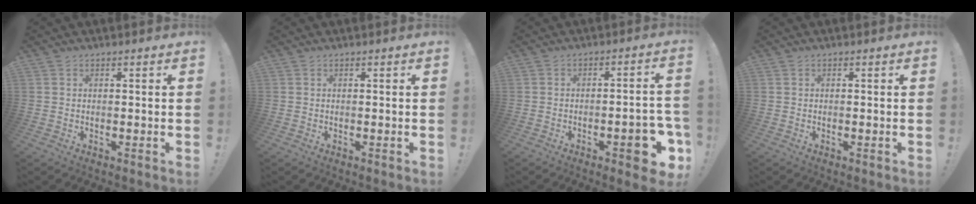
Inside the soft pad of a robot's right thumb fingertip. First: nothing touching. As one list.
[{"total": 0.0}, {"total": 9.7, "force": [-4.7, 3.3, 7.9], "torque": [-0.089, 0.019, -0.072]}, {"total": 0.0}]